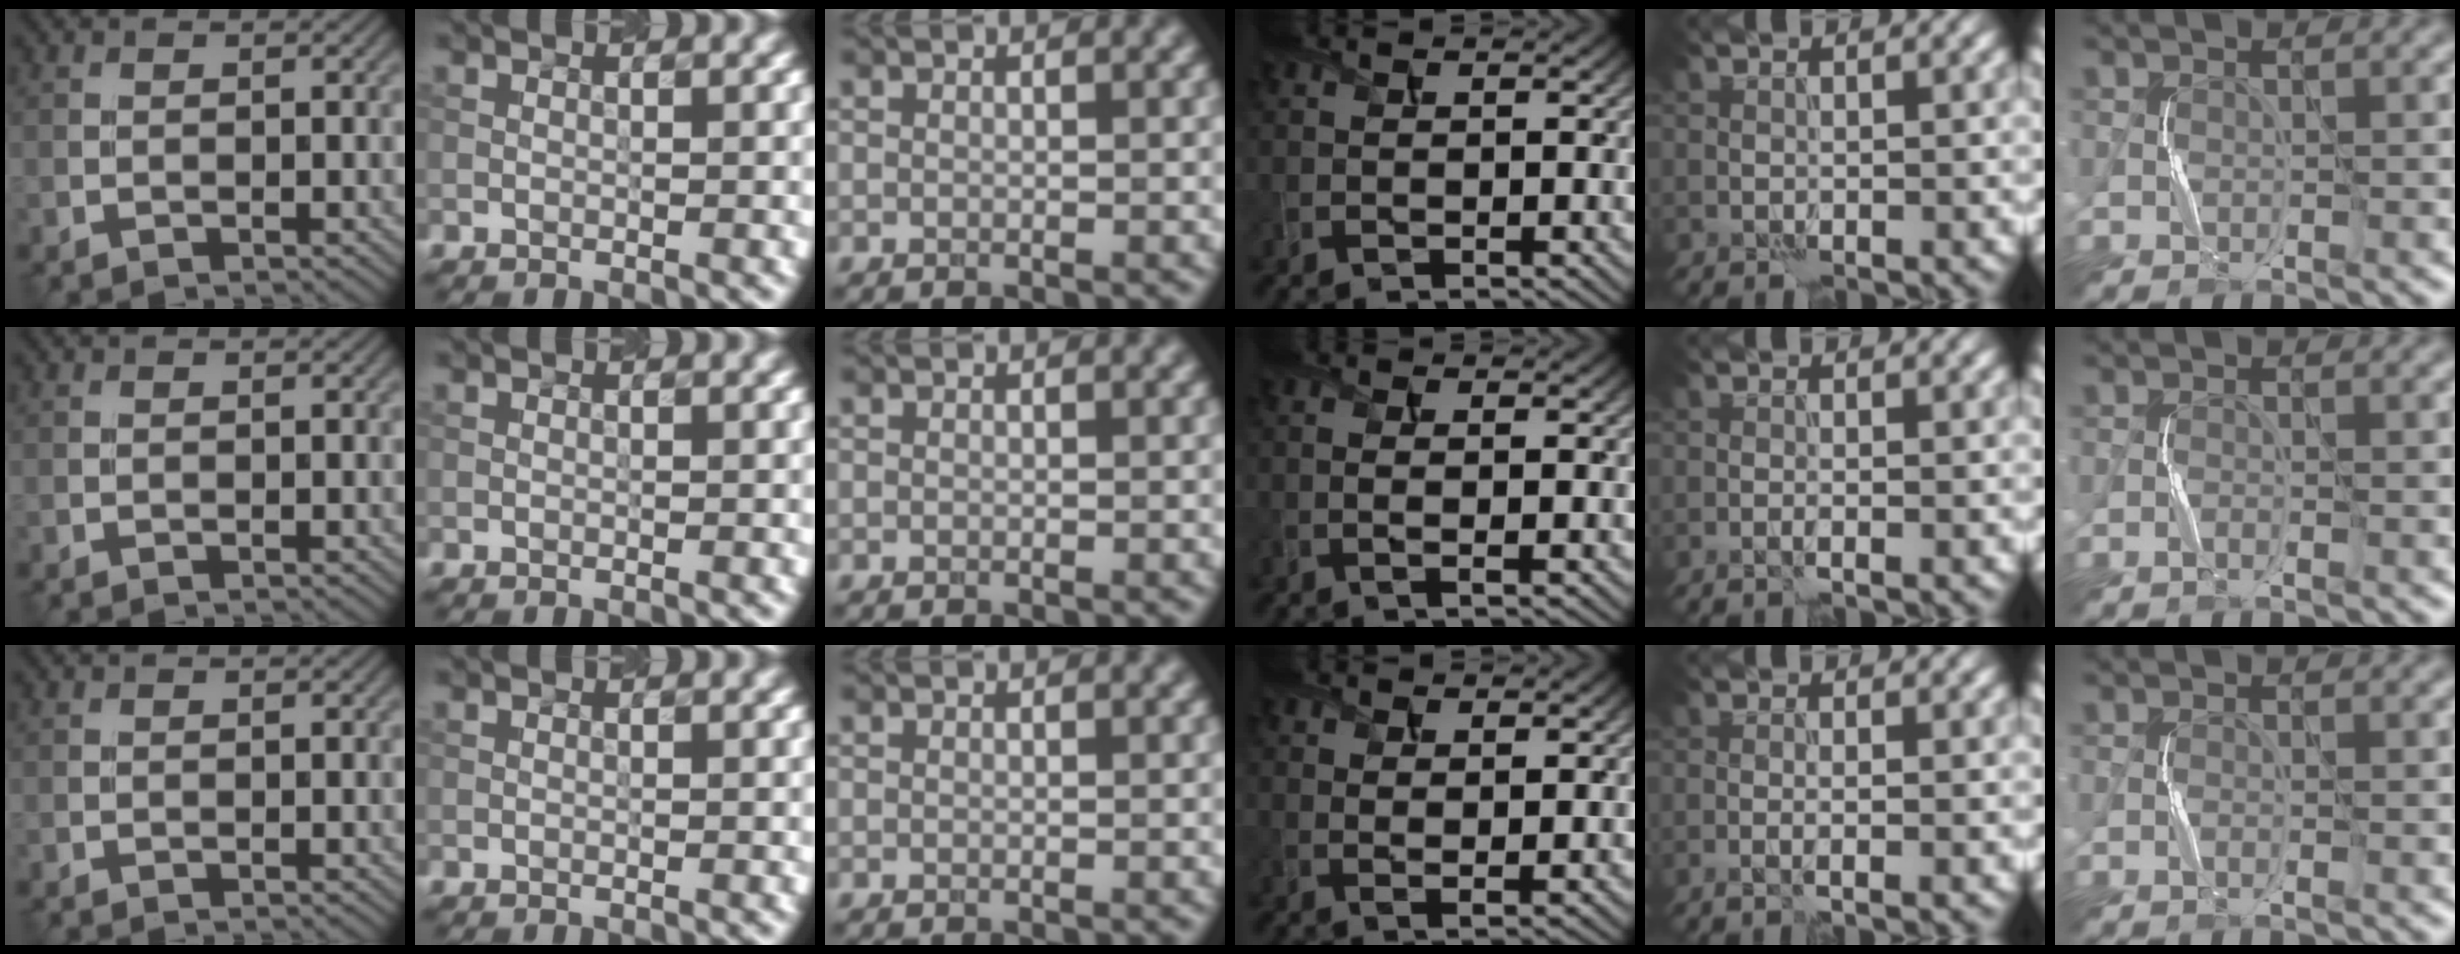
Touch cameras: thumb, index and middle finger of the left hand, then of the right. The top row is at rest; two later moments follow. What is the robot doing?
{"motion": "squeeze", "object": "sponge"}